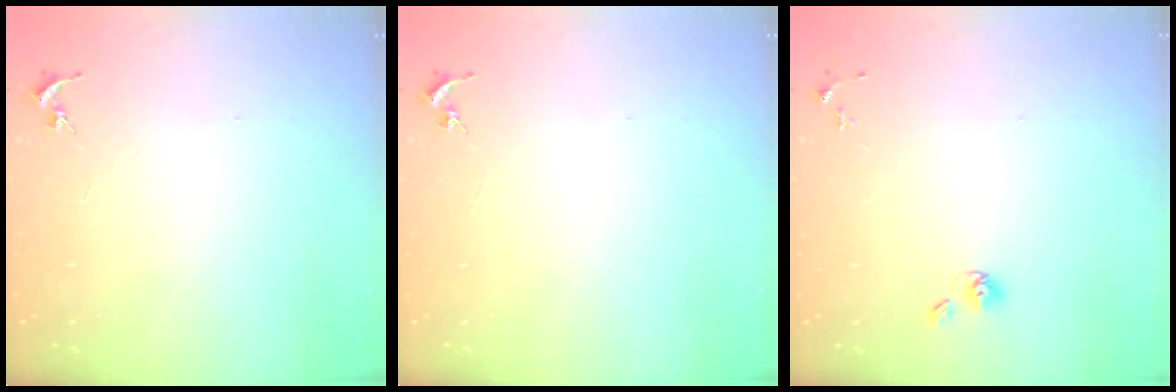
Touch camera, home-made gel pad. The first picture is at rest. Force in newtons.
{"total": 0.0}
{"total": 5.6, "press": 5.1, "slide": 2.3}